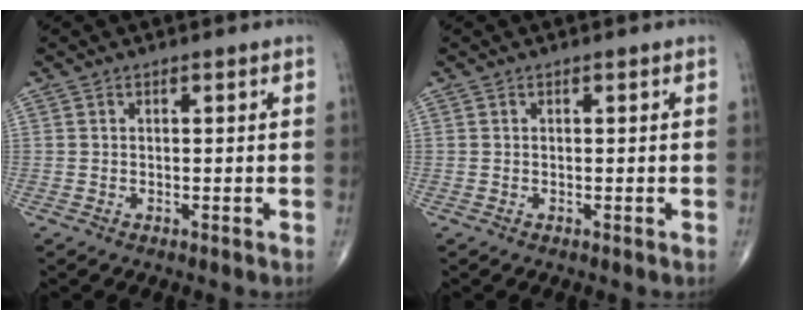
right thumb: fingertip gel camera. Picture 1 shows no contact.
{"total": 0.0}